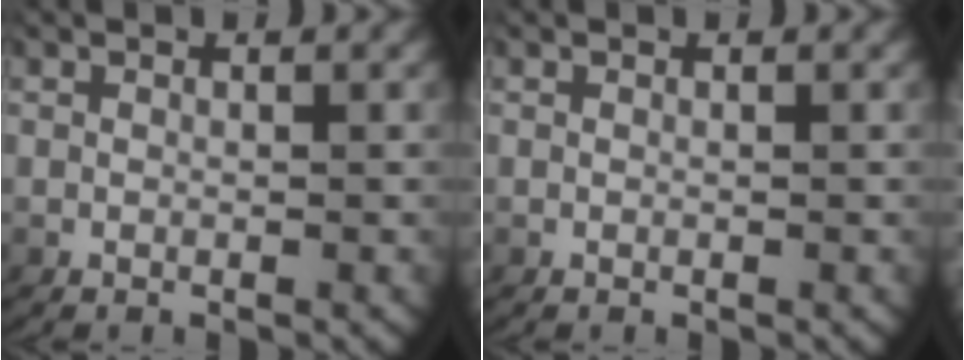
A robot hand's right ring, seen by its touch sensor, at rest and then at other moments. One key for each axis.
{"total": 0.0}